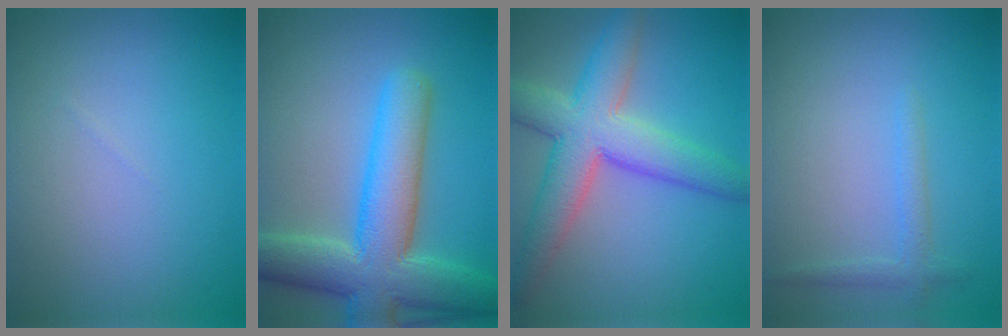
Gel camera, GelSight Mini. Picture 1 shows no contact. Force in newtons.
{"total": 9.4, "press": 9.4, "slide": 0.8}
{"total": 7.8, "press": 7.8, "slide": 0.5}
{"total": 1.4, "press": 1.4, "slide": 0.1}